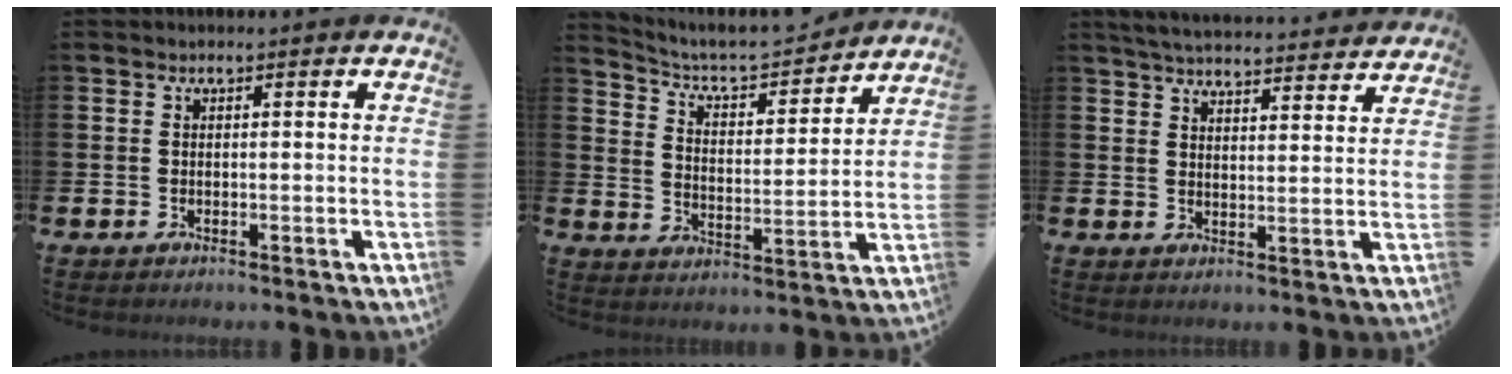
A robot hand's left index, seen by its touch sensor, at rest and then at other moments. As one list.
[{"total": 6.5, "force": [6.1, 1.6, 1.7], "torque": [-0.064, -0.047, 0.100]}, {"total": 5.2, "force": [5.1, 0.4, 0.6], "torque": [-0.029, -0.035, 0.091]}]